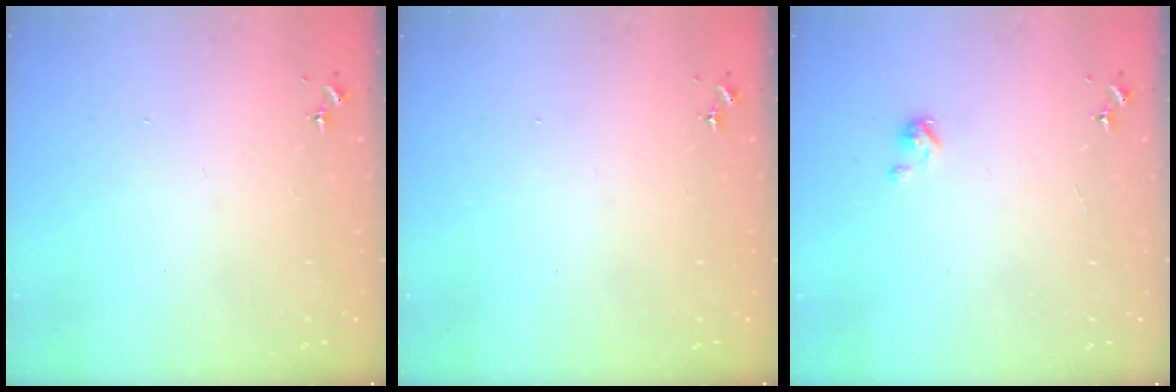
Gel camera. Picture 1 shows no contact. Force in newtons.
{"total": 0.0}
{"total": 2.9, "press": 2.9, "slide": 0.2}